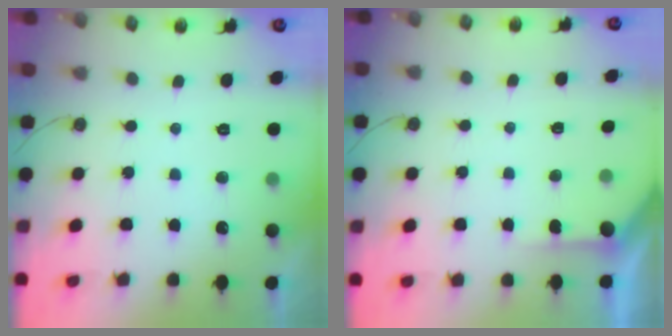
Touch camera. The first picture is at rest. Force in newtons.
{"total": 2.3, "press": 2.3, "slide": 0.2}